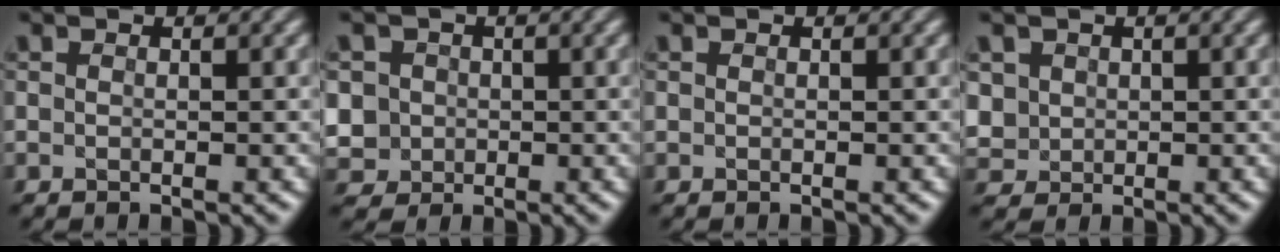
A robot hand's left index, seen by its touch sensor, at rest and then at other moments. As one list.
[{"total": 7.7, "force": [-0.9, 7.5, 1.8], "torque": [-0.050, 0.010, -0.034]}, {"total": 0.0}, {"total": 3.1, "force": [1.2, 2.8, 0.5], "torque": [-0.007, 0.019, 0.022]}]